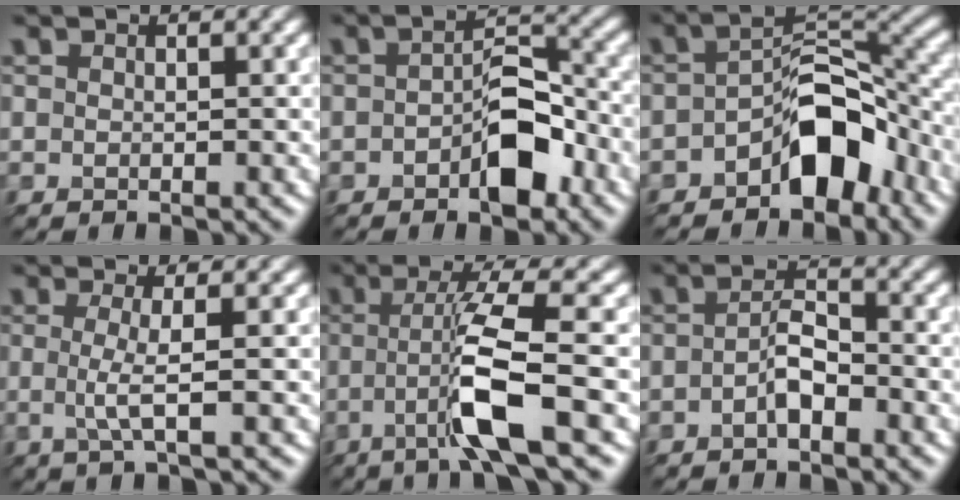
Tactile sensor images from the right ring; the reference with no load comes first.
{"total": 4.3, "force": [-2.5, 1.5, 3.2], "torque": [-0.053, 0.018, -0.033]}
{"total": 6.4, "force": [-4.0, 2.8, 4.2], "torque": [-0.062, 0.019, -0.064]}
{"total": 1.7, "force": [-0.1, -0.2, 1.7], "torque": [-0.044, 0.000, 0.007]}
{"total": 5.6, "force": [-2.1, -0.4, 5.2], "torque": [-0.112, 0.017, -0.029]}
{"total": 1.8, "force": [-1.3, 0.1, 1.3], "torque": [-0.038, 0.012, -0.016]}